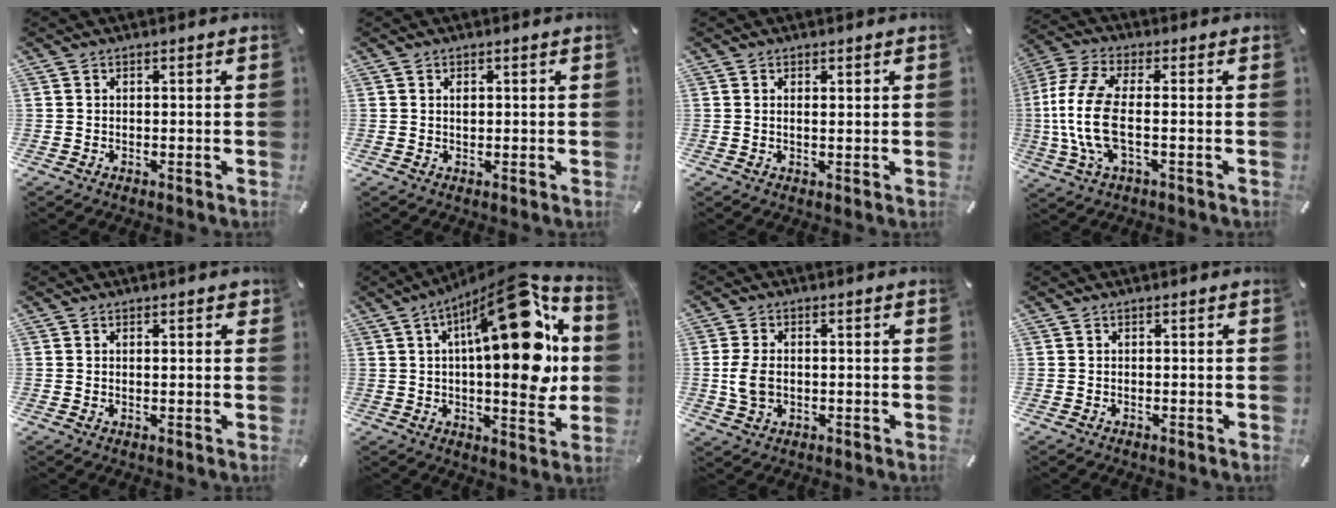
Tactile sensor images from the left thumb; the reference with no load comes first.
{"total": 1.0, "force": [0.2, 0.6, 0.8], "torque": [-0.018, 0.002, 0.004]}
{"total": 0.9, "force": [0.6, 0.3, 0.7], "torque": [-0.014, 0.001, 0.010]}
{"total": 12.2, "force": [-1.0, 4.7, 11.2], "torque": [-0.255, -0.020, -0.023]}
{"total": 1.3, "force": [0.9, 0.7, 0.7], "torque": [0.000, -0.003, 0.011]}
{"total": 25.7, "force": [7.4, 9.6, 22.7], "torque": [-0.333, -0.047, 0.109]}
{"total": 5.9, "force": [-0.5, 4.2, 4.2], "torque": [-0.104, 0.001, -0.012]}
{"total": 0.0}